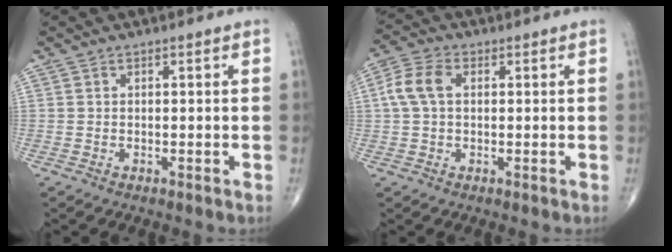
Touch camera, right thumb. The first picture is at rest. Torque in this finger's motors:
{"motor_torque": [-0.05, 0.08, 0.56, -0.21, 0.03]}